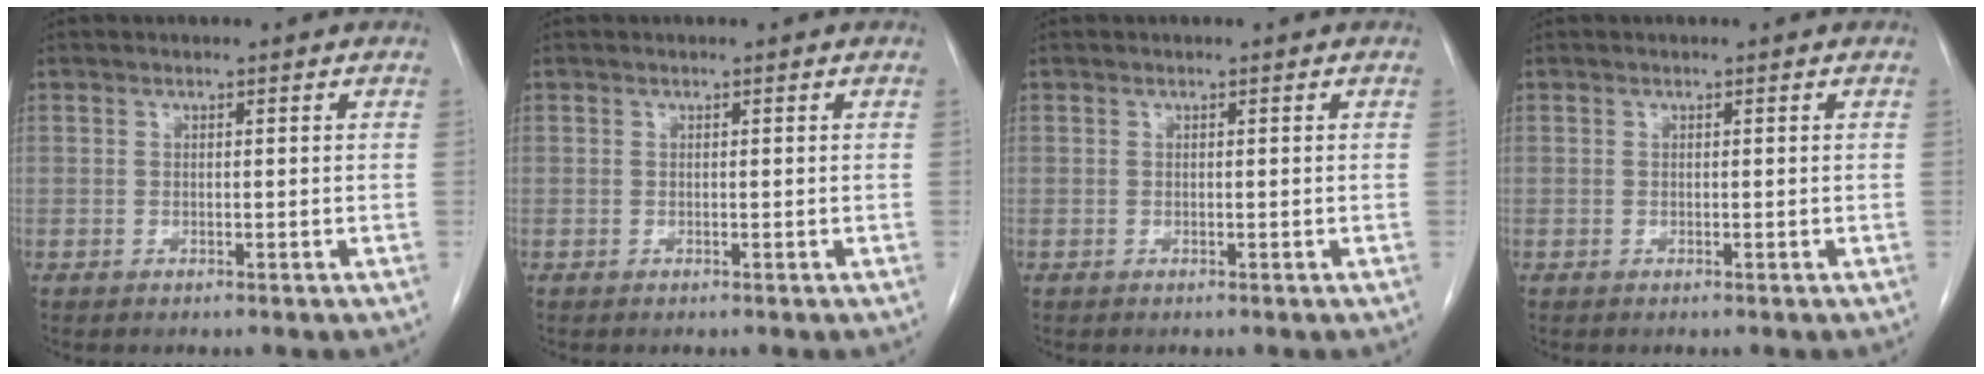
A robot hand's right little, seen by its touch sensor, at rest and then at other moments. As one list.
[{"total": 0.0}, {"total": 0.0}, {"total": 0.0}]